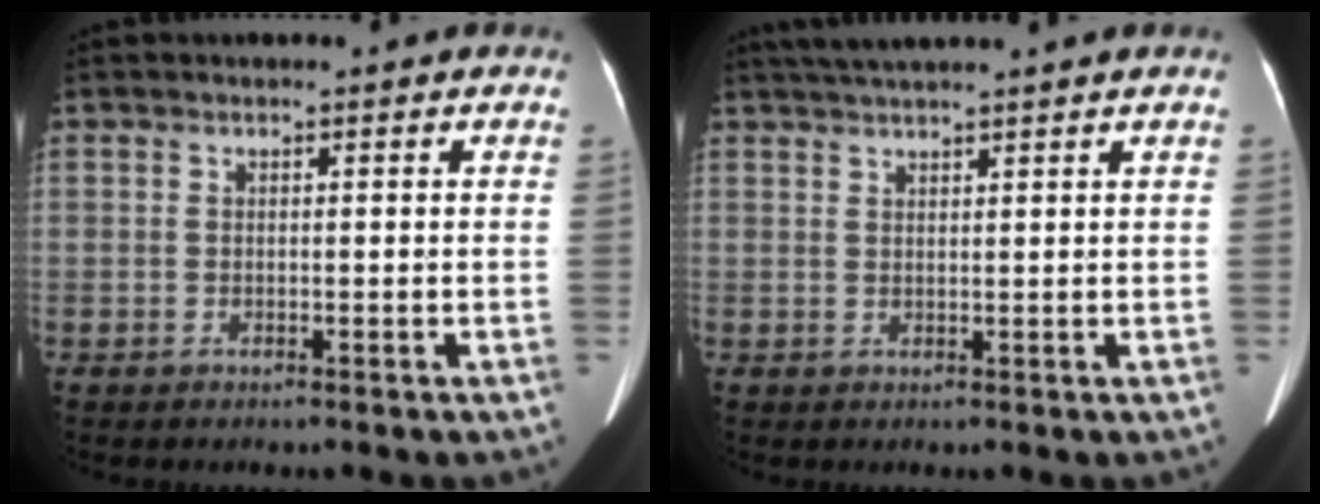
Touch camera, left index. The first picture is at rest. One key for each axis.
{"total": 6.2, "fx": 5.3, "fy": -1.1, "fz": 3.0, "tx": -0.047, "ty": 0.030, "tz": 0.085}